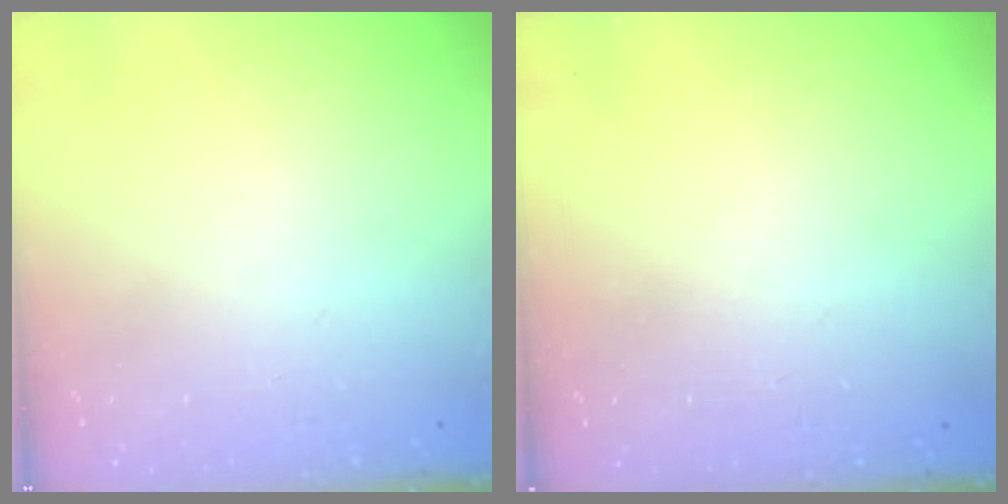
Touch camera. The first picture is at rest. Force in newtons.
{"total": 3.7, "press": 3.7, "slide": 0.0}